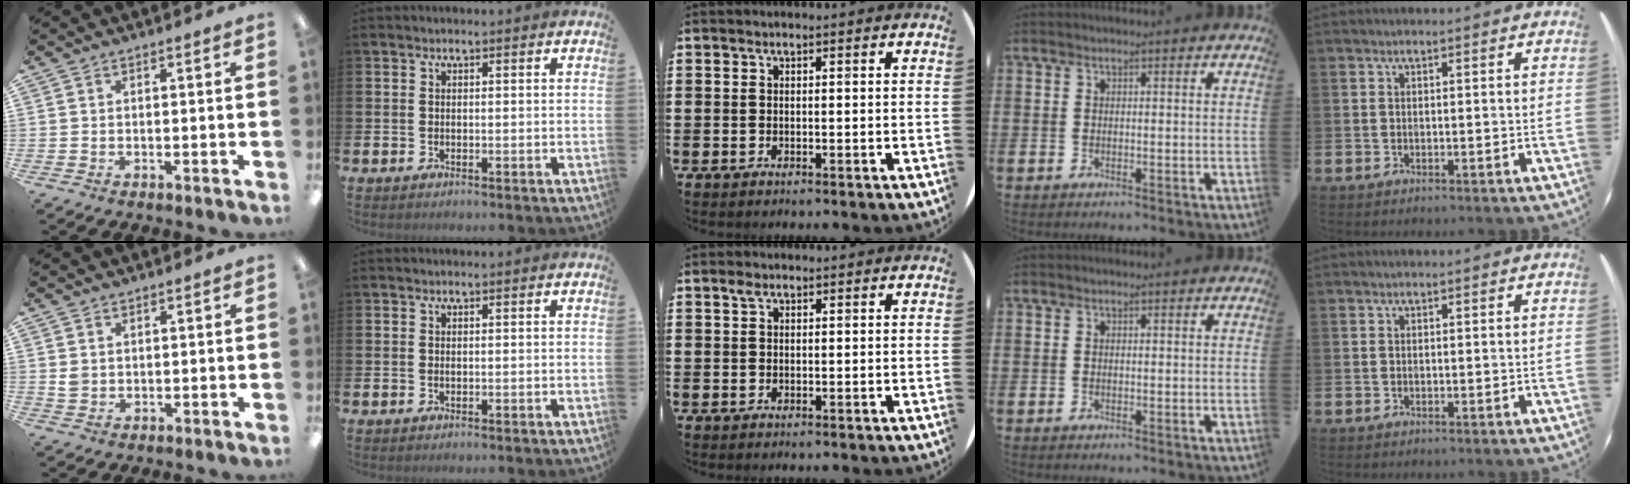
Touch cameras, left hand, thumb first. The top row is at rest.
{"thumb": {"total": 2.1, "force": [0.9, 1.7, 0.7], "torque": [-0.009, -0.001, 0.016]}, "middle": {"total": 1.0, "force": [0.5, 0.6, 0.6], "torque": [-0.004, 0.002, 0.007]}}